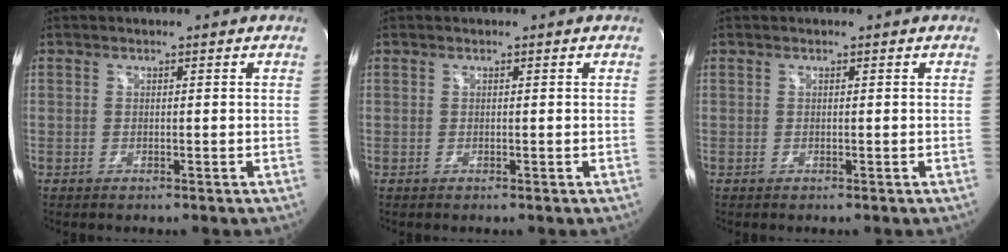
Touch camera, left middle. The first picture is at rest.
{"total": 0.0}
{"total": 0.0}